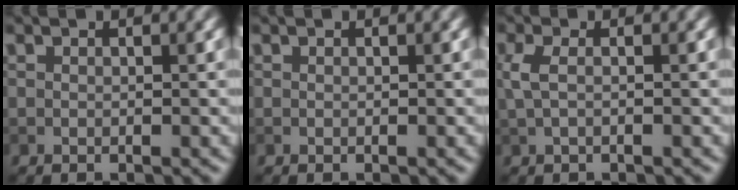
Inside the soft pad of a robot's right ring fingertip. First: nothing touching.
{"total": 0.0}
{"total": 2.0, "force": [0.3, 0.7, 1.8], "torque": [-0.042, 0.006, 0.001]}